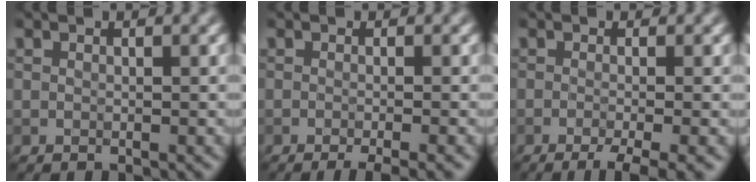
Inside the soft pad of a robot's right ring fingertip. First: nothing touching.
{"total": 3.3, "force": [-2.0, 0.6, 2.5], "torque": [-0.028, -0.001, -0.029]}
{"total": 4.2, "force": [-2.4, 0.7, 3.3], "torque": [-0.042, 0.001, -0.039]}